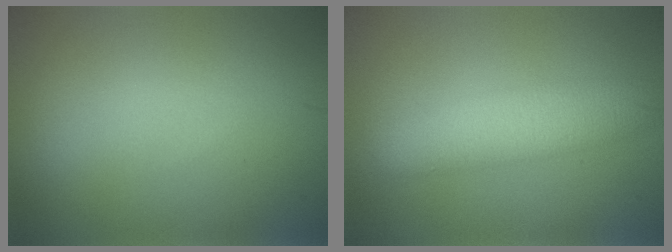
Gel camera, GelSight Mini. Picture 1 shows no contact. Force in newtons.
{"total": 4.5, "press": 4.5, "slide": 0.2}